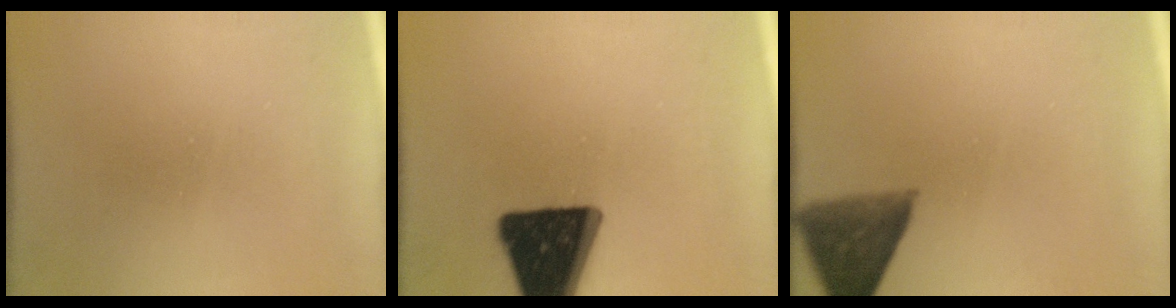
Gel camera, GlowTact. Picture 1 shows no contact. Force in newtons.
{"total": 19.5}
{"total": 8.2}